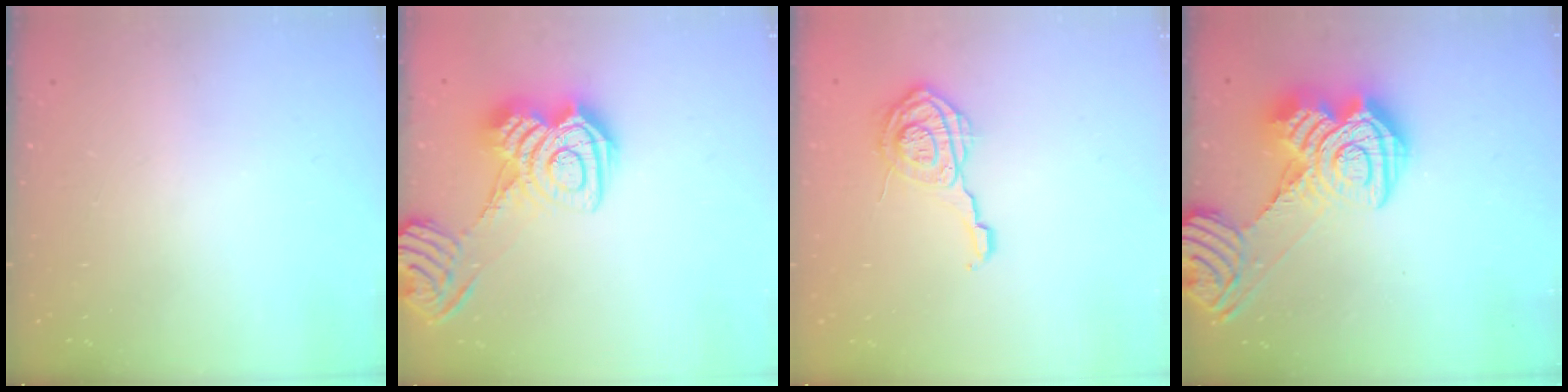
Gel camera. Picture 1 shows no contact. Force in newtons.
{"total": 12.8, "press": 12.8, "slide": 0.8}
{"total": 10.7, "press": 10.7, "slide": 0.3}
{"total": 21.0, "press": 20.9, "slide": 1.4}